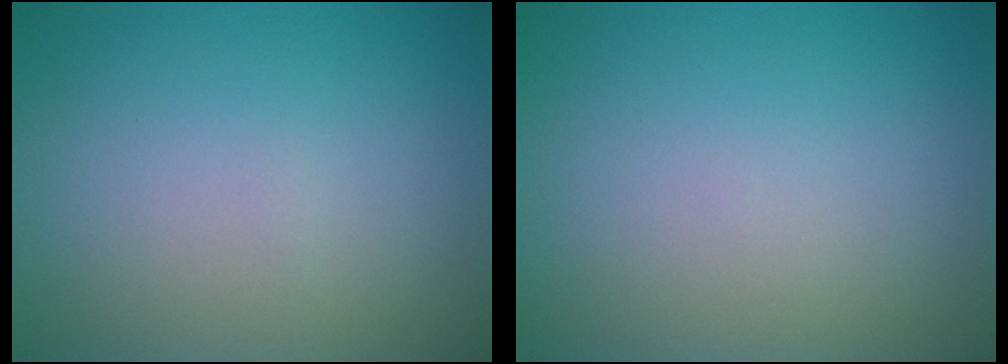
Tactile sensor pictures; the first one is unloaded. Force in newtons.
{"total": 0.0}